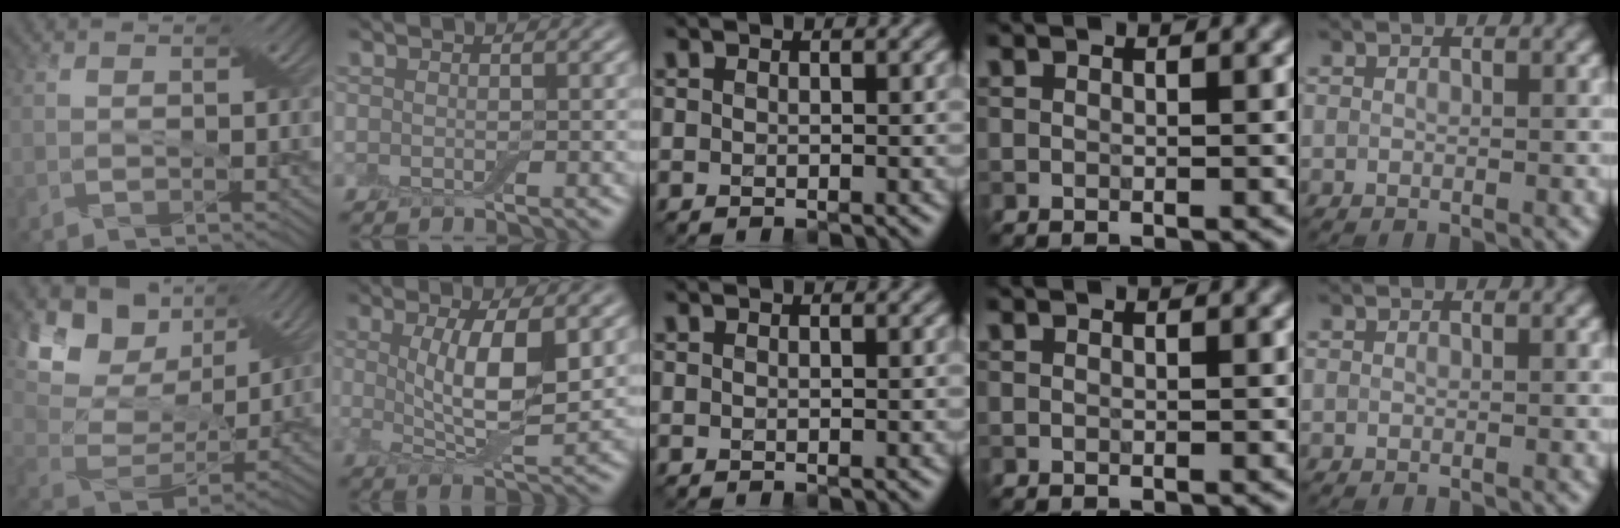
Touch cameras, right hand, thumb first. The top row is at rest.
{"thumb": {"total": 14.9, "force": [7.7, 9.4, 8.5], "torque": [-0.194, 0.022, 0.126]}, "index": {"total": 6.9, "force": [1.4, 2.1, 6.4], "torque": [-0.112, -0.005, 0.025]}}